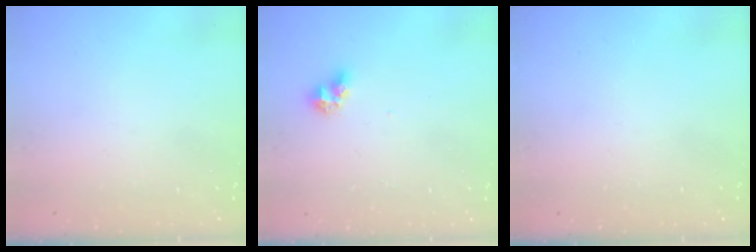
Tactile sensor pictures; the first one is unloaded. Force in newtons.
{"total": 6.7, "press": 6.7, "slide": 0.9}
{"total": 0.0}